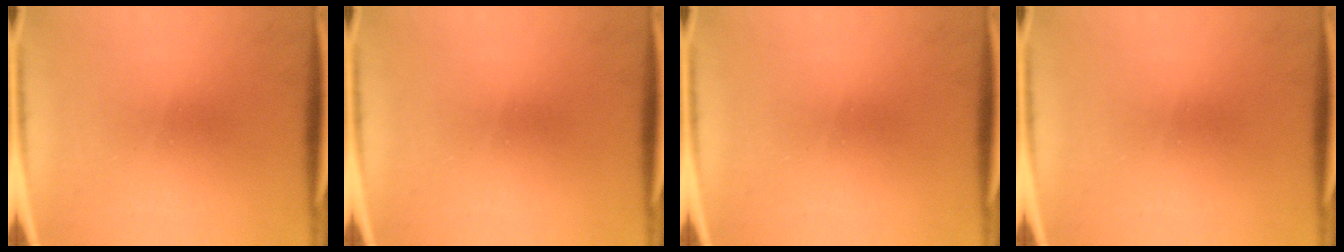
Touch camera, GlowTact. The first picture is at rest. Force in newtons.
{"total": 0.0}
{"total": 0.0}
{"total": 0.0}